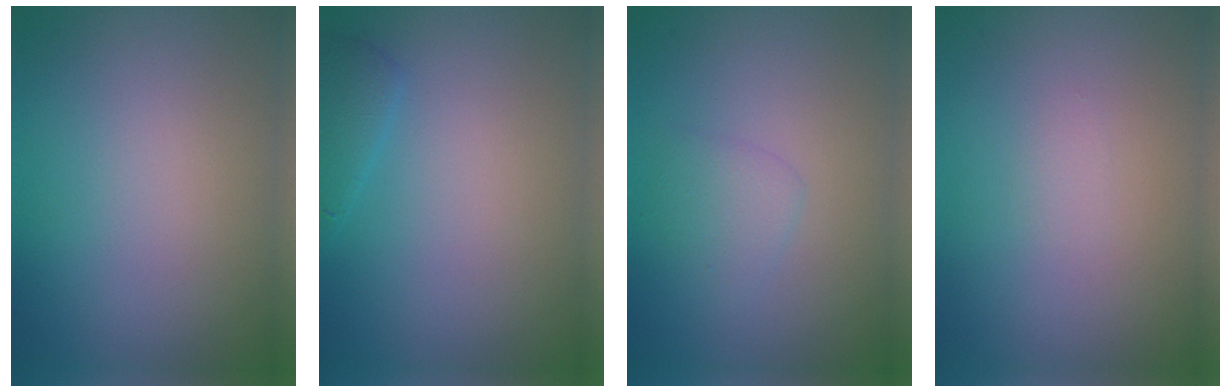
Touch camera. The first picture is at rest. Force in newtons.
{"total": 1.4, "press": 1.4, "slide": 0.1}
{"total": 1.6, "press": 1.6, "slide": 0.1}
{"total": 0.5, "press": 0.5, "slide": 0.0}